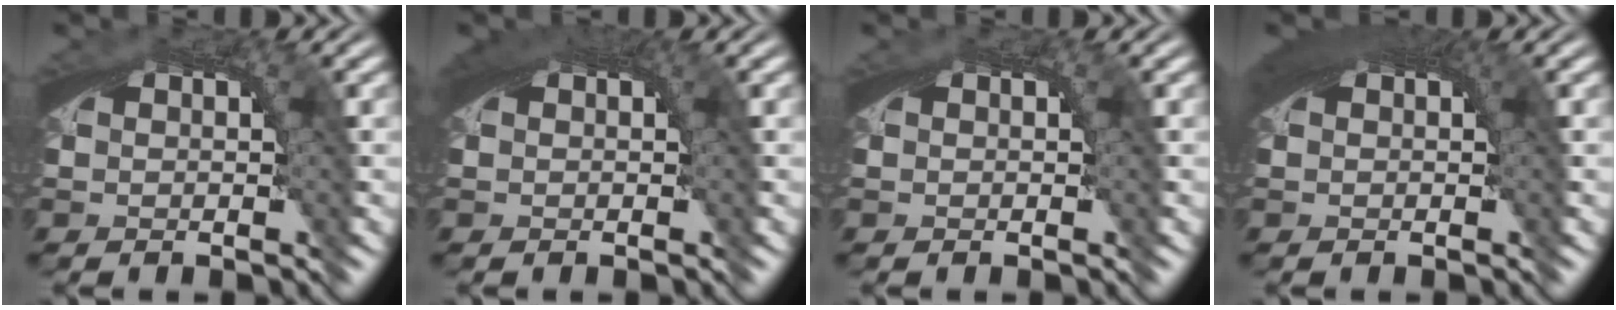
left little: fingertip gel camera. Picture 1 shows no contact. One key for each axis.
{"total": 1.8, "fx": 0.8, "fy": 0.2, "fz": 1.6, "tx": -0.019, "ty": 0.005, "tz": 0.012}
{"total": 0.0}
{"total": 2.7, "fx": 1.1, "fy": 0.6, "fz": 2.3, "tx": -0.026, "ty": 0.010, "tz": 0.015}